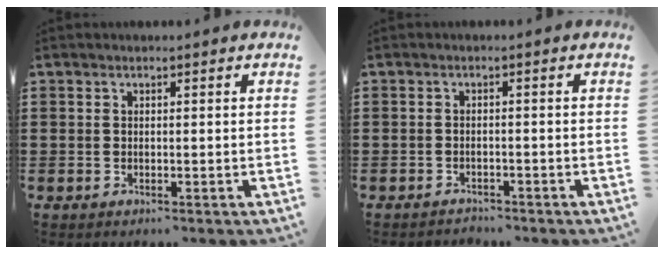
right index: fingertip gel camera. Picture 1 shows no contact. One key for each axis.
{"total": 1.2, "fx": -1.1, "fy": 0.2, "fz": -0.2, "tx": -0.001, "ty": 0.004, "tz": -0.025}